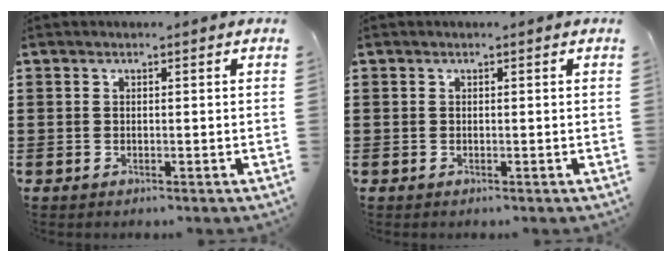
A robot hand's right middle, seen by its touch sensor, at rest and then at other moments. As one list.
[{"total": 0.0}]